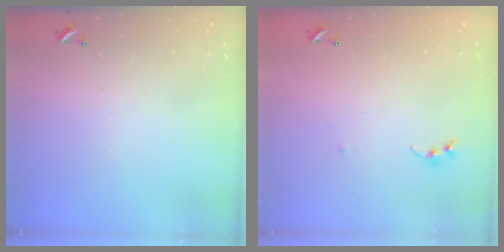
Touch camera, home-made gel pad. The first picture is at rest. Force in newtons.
{"total": 5.0, "press": 5.0, "slide": 0.6}